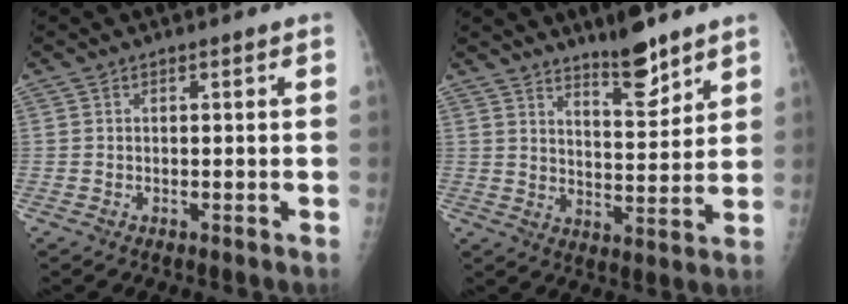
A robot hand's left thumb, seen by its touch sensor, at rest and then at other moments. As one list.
[{"total": 8.3, "force": [6.5, 2.1, 4.8], "torque": [-0.060, -0.057, 0.108]}]